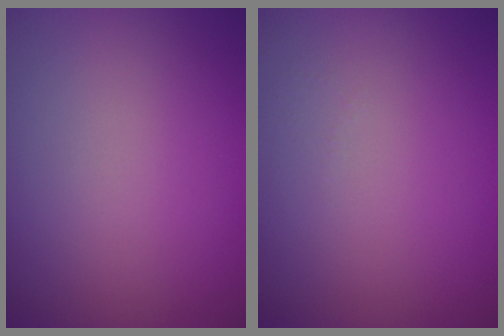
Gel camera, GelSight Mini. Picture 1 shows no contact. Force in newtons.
{"total": 0.6, "press": 0.6, "slide": 0.3}